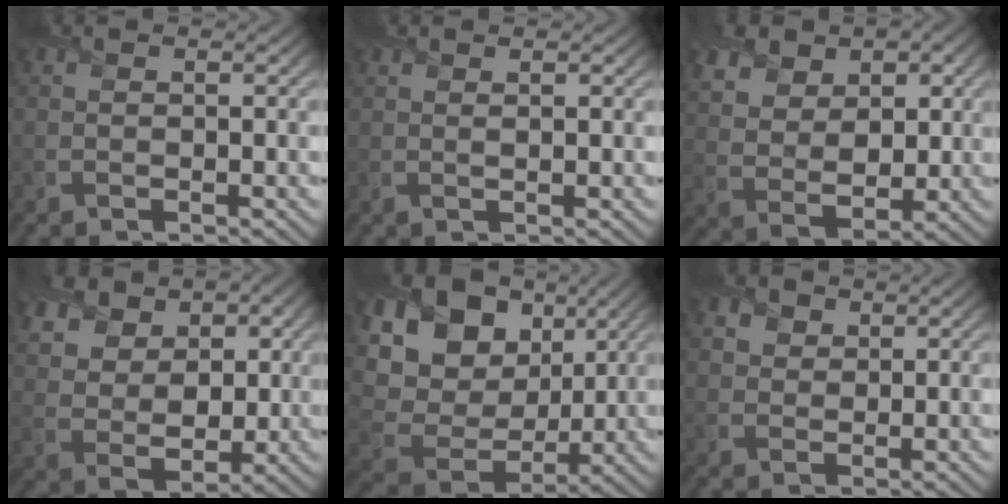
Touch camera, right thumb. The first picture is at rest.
{"total": 0.9, "force": [0.7, 0.1, 0.7], "torque": [-0.017, 0.002, 0.012]}
{"total": 8.3, "force": [4.2, 5.4, 4.6], "torque": [-0.125, 0.006, 0.071]}
{"total": 10.0, "force": [4.8, 6.8, 5.5], "torque": [-0.146, 0.002, 0.089]}
{"total": 18.5, "force": [7.8, 13.7, 9.6], "torque": [-0.258, 0.055, 0.168]}
{"total": 3.9, "force": [2.3, 2.7, 1.6], "torque": [-0.050, 0.000, 0.044]}